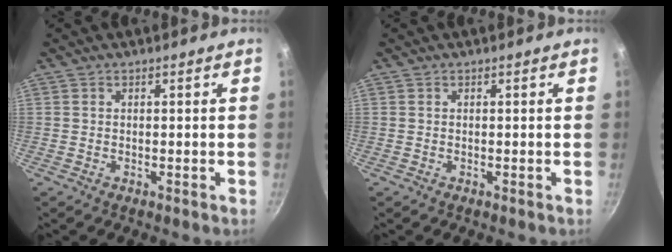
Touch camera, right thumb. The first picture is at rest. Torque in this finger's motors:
{"motor_torque": [-0.06, 0.06, -0.04, 0.08, 0.01]}